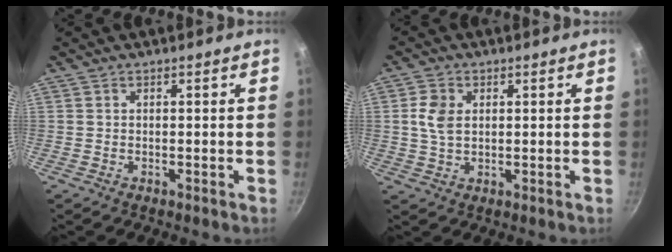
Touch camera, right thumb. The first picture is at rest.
{"total": 5.2, "force": [1.0, 3.6, 3.7], "torque": [-0.065, 0.001, 0.019]}